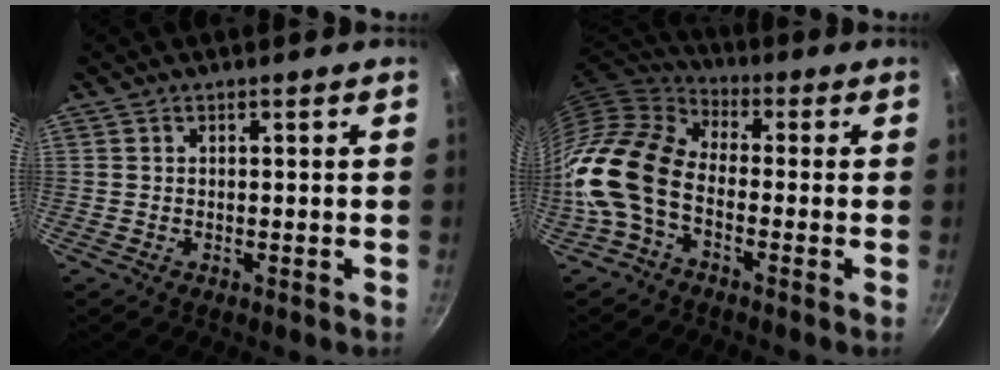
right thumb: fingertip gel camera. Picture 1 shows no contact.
{"total": 15.1, "force": [-4.2, 9.3, 11.1], "torque": [-0.208, 0.044, -0.110]}